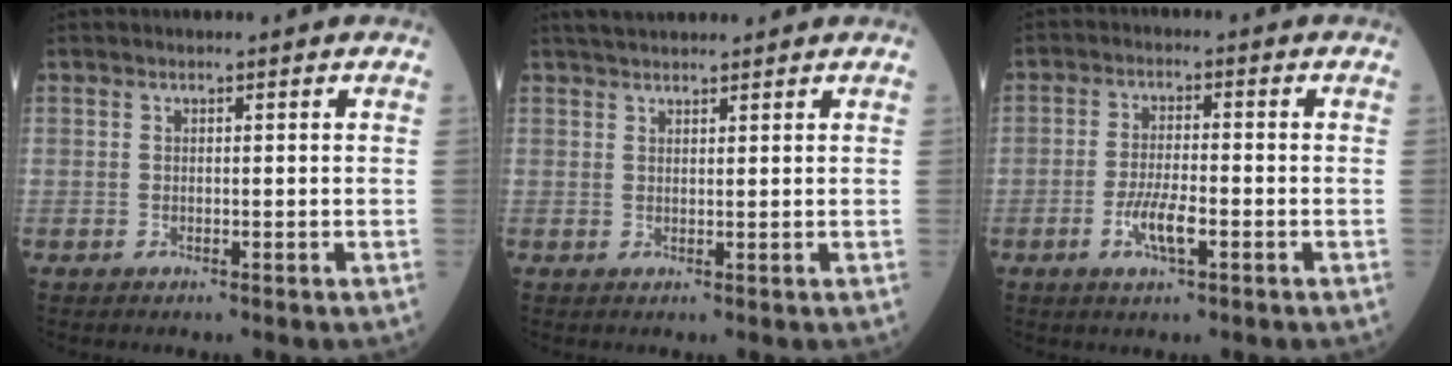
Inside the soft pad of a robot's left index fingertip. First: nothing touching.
{"total": 5.0, "force": [4.5, 0.9, 2.1], "torque": [-0.028, 0.036, 0.074]}
{"total": 5.2, "force": [-2.2, 1.1, 4.5], "torque": [-0.091, -0.002, -0.040]}